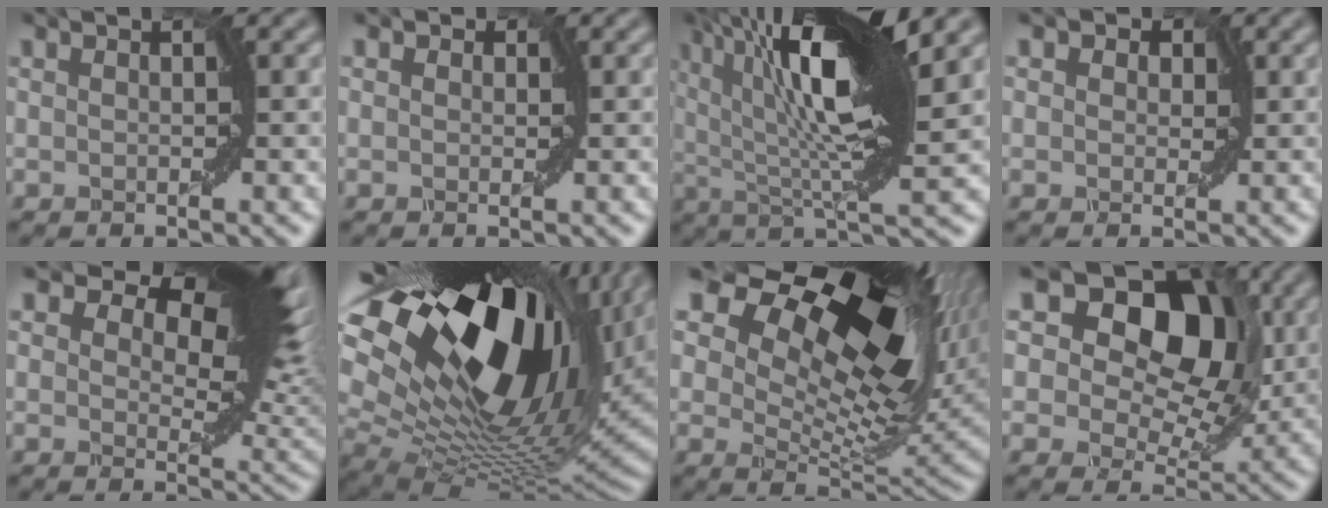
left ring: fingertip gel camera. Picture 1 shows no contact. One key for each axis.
{"total": 0.9, "fx": 0.3, "fy": 0.7, "fz": 0.3, "tx": 0.000, "ty": 0.000, "tz": -0.002}
{"total": 12.3, "fx": 4.6, "fy": 3.1, "fz": 11.0, "tx": -0.166, "ty": 0.013, "tz": 0.072}
{"total": 2.7, "fx": 1.3, "fy": 1.9, "fz": 1.4, "tx": -0.019, "ty": 0.010, "tz": -0.003}
{"total": 10.4, "fx": 5.7, "fy": 4.7, "fz": 7.3, "tx": -0.102, "ty": 0.002, "tz": 0.089}
{"total": 20.7, "fx": 8.3, "fy": 10.2, "fz": 16.0, "tx": -0.282, "ty": 0.017, "tz": 0.141}
{"total": 17.9, "fx": 9.7, "fy": 8.3, "fz": 12.5, "tx": -0.196, "ty": 0.052, "tz": 0.141}
{"total": 13.5, "fx": 6.0, "fy": 8.8, "fz": 8.2, "tx": -0.110, "ty": 0.042, "tz": 0.071}